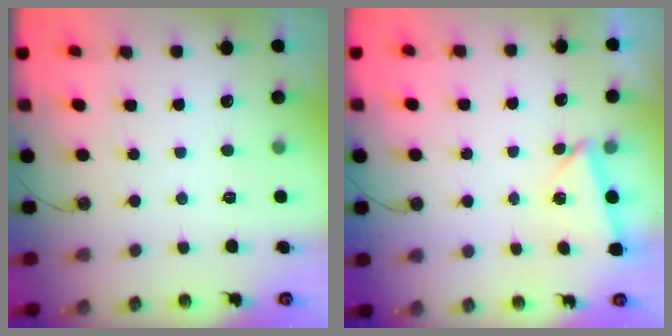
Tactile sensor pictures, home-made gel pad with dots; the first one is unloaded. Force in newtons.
{"total": 2.6, "press": 1.9, "slide": 1.8}